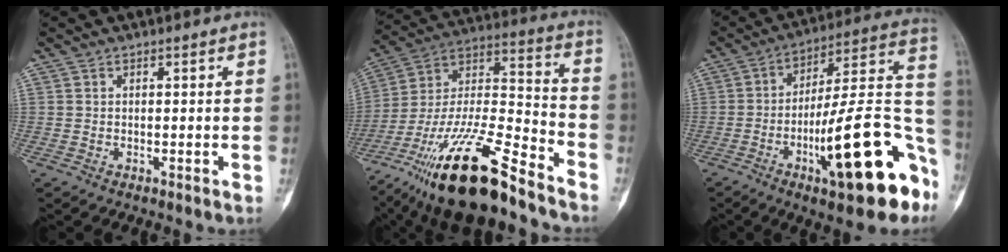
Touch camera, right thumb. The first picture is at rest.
{"total": 24.7, "force": [-17.3, 6.0, 16.6], "torque": [-0.326, 0.061, -0.309]}
{"total": 24.8, "force": [-9.7, 6.5, 21.9], "torque": [-0.265, 0.049, -0.140]}